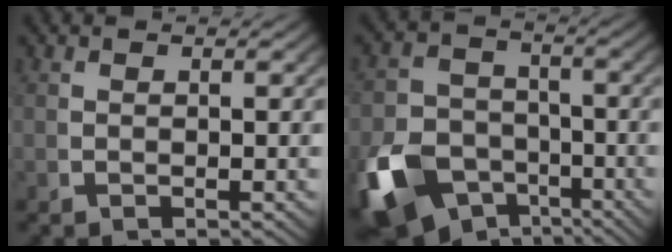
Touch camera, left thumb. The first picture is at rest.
{"total": 12.9, "force": [-5.9, 9.8, 6.1], "torque": [-0.122, -0.073, -0.078]}